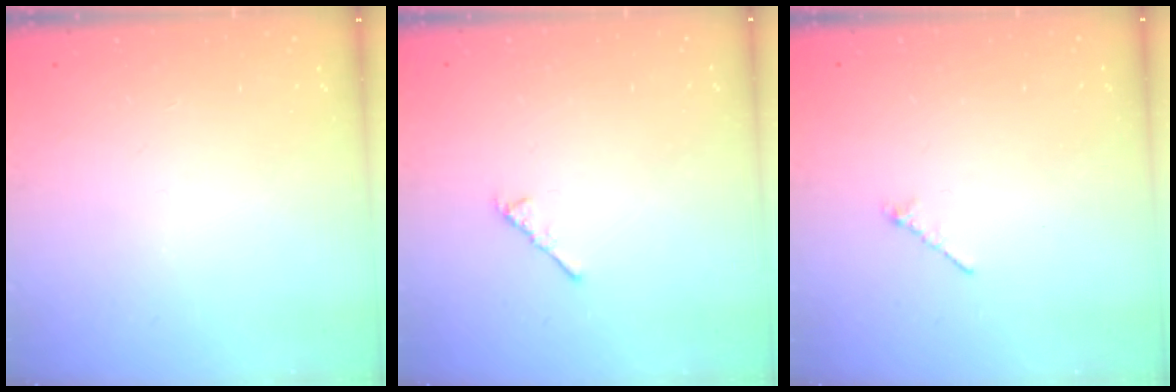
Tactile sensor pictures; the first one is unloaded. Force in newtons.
{"total": 2.9, "press": 2.8, "slide": 0.7}
{"total": 0.8, "press": 0.7, "slide": 0.4}